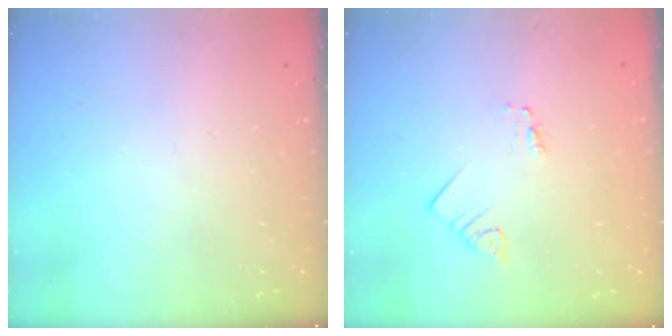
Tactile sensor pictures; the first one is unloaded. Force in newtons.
{"total": 2.7, "press": 2.7, "slide": 0.3}